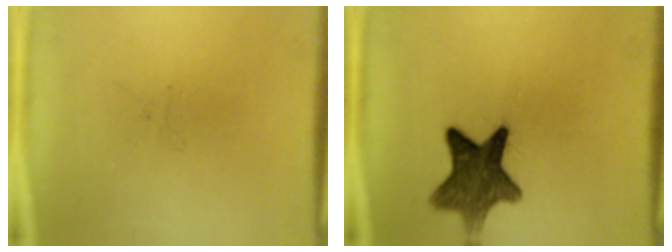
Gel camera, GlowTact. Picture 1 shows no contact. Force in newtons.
{"total": 9.7}